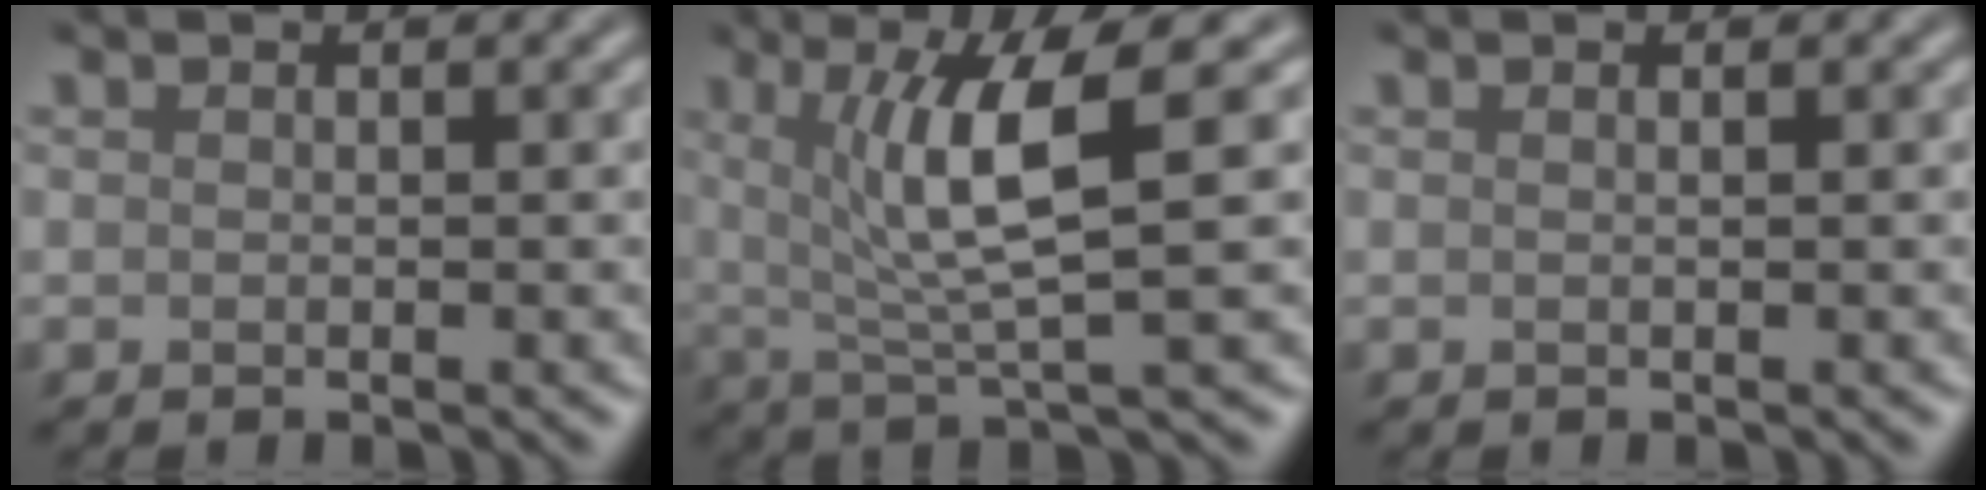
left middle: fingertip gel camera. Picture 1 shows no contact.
{"total": 6.3, "force": [1.6, 1.1, 6.0], "torque": [-0.106, 0.004, 0.034]}
{"total": 0.8, "force": [0.3, 0.4, 0.6], "torque": [0.001, -0.001, -0.006]}